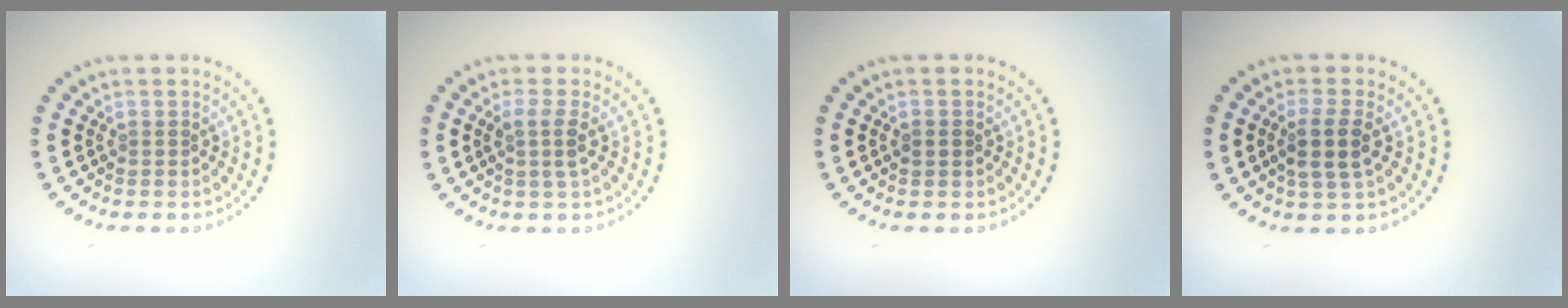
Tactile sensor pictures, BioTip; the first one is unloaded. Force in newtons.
{"total": 1.9, "press": 1.5, "slide": 1.2}
{"total": 1.1, "press": 1.1, "slide": 0.2}
{"total": 2.8, "press": 2.5, "slide": 1.2}